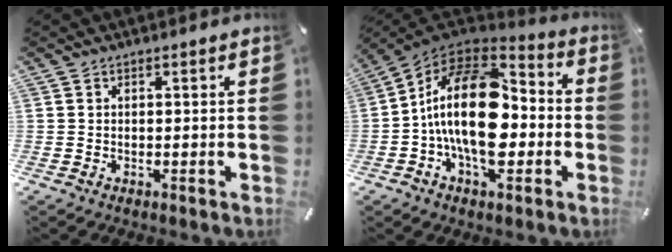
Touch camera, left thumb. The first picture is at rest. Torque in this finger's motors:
{"motor_torque": [1.43, 1.59, 2.77, 0.00, 0.93]}